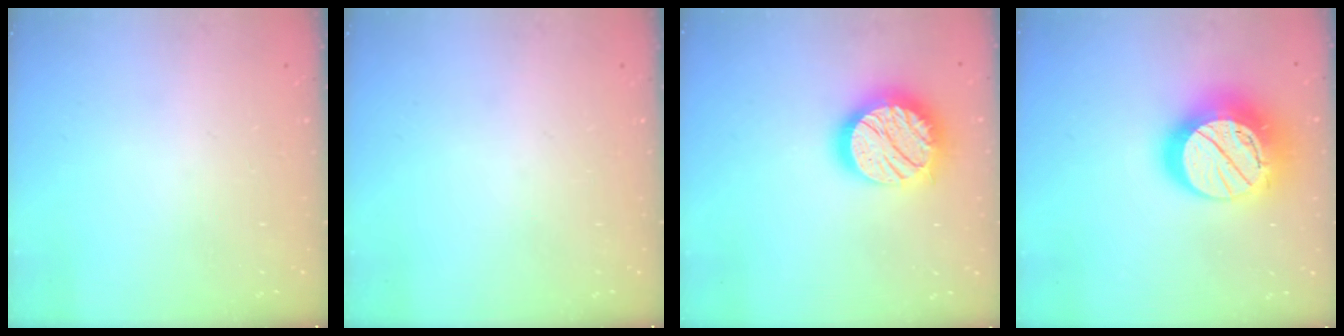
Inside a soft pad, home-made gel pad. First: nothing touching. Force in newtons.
{"total": 0.0}
{"total": 19.8, "press": 19.8, "slide": 1.1}
{"total": 24.1, "press": 24.1, "slide": 1.9}